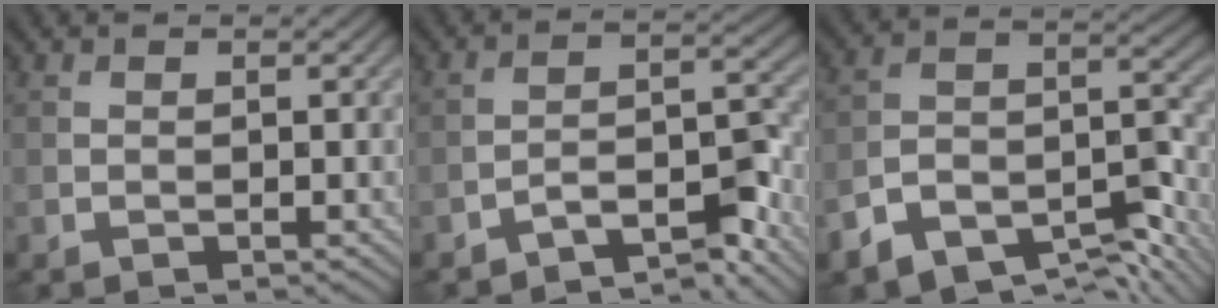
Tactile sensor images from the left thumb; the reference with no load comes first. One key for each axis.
{"total": 6.3, "fx": -5.2, "fy": 1.2, "fz": 3.4, "tx": -0.049, "ty": 0.012, "tz": -0.092}
{"total": 11.4, "fx": -8.6, "fy": 4.6, "fz": 5.8, "tx": -0.099, "ty": -0.013, "tz": -0.151}